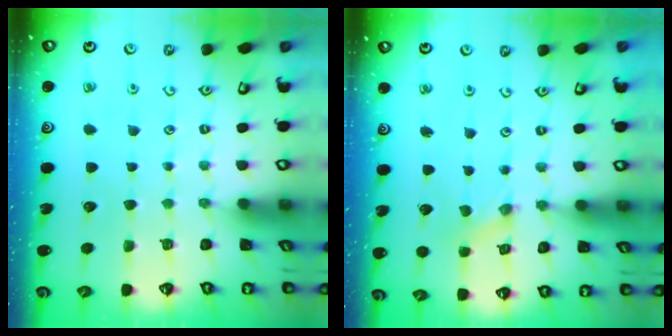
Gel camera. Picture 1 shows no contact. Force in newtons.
{"total": 0.0}